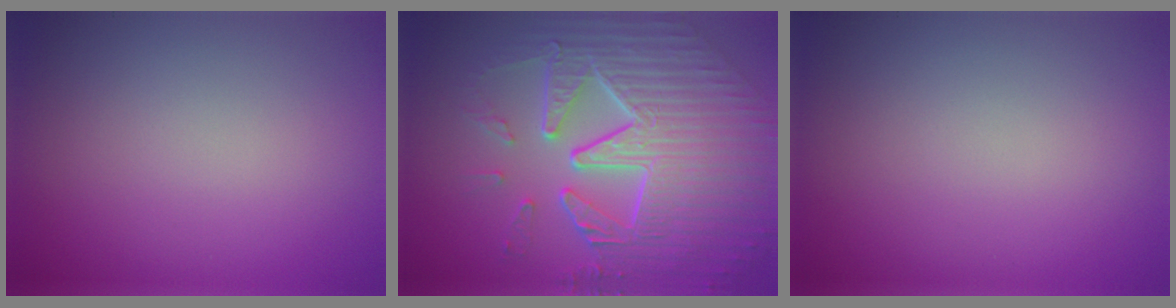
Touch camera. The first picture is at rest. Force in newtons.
{"total": 9.8, "press": 6.7, "slide": 7.2}
{"total": 0.0}